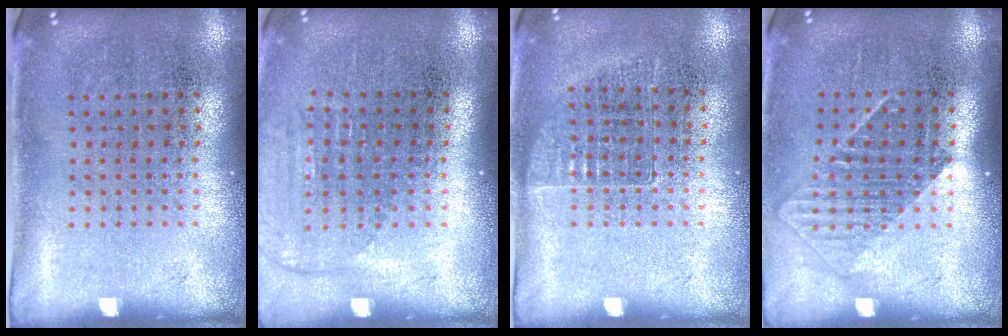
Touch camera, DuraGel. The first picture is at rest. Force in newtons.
{"total": 1.3, "press": 1.2, "slide": 0.6}
{"total": 0.7, "press": 0.7, "slide": 0.1}
{"total": 1.3, "press": 0.9, "slide": 0.8}